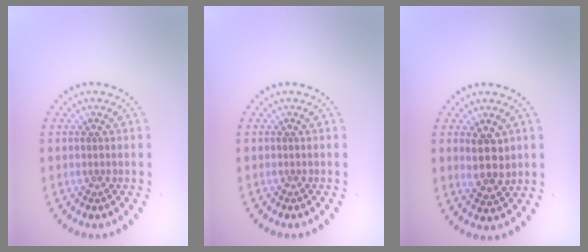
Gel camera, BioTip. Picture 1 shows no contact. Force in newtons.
{"total": 0.0}
{"total": 2.9, "press": 2.7, "slide": 1.0}